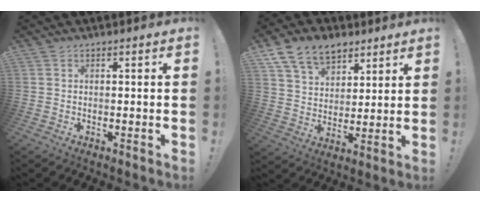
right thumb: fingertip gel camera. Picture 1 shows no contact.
{"total": 13.5, "force": [8.2, 8.9, 5.9], "torque": [-0.099, -0.044, 0.160]}